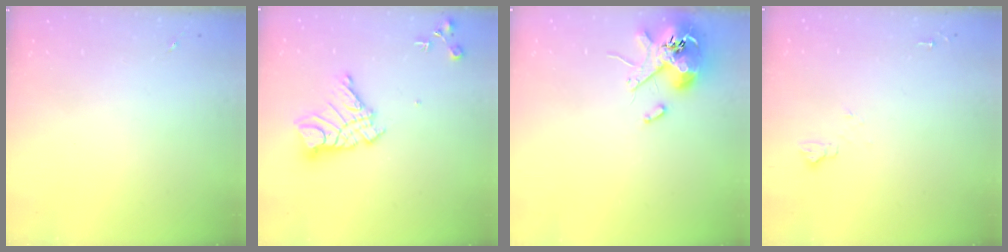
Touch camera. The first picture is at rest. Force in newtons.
{"total": 14.2, "press": 14.2, "slide": 1.3}
{"total": 11.8, "press": 11.6, "slide": 1.8}
{"total": 5.4, "press": 5.4, "slide": 0.7}